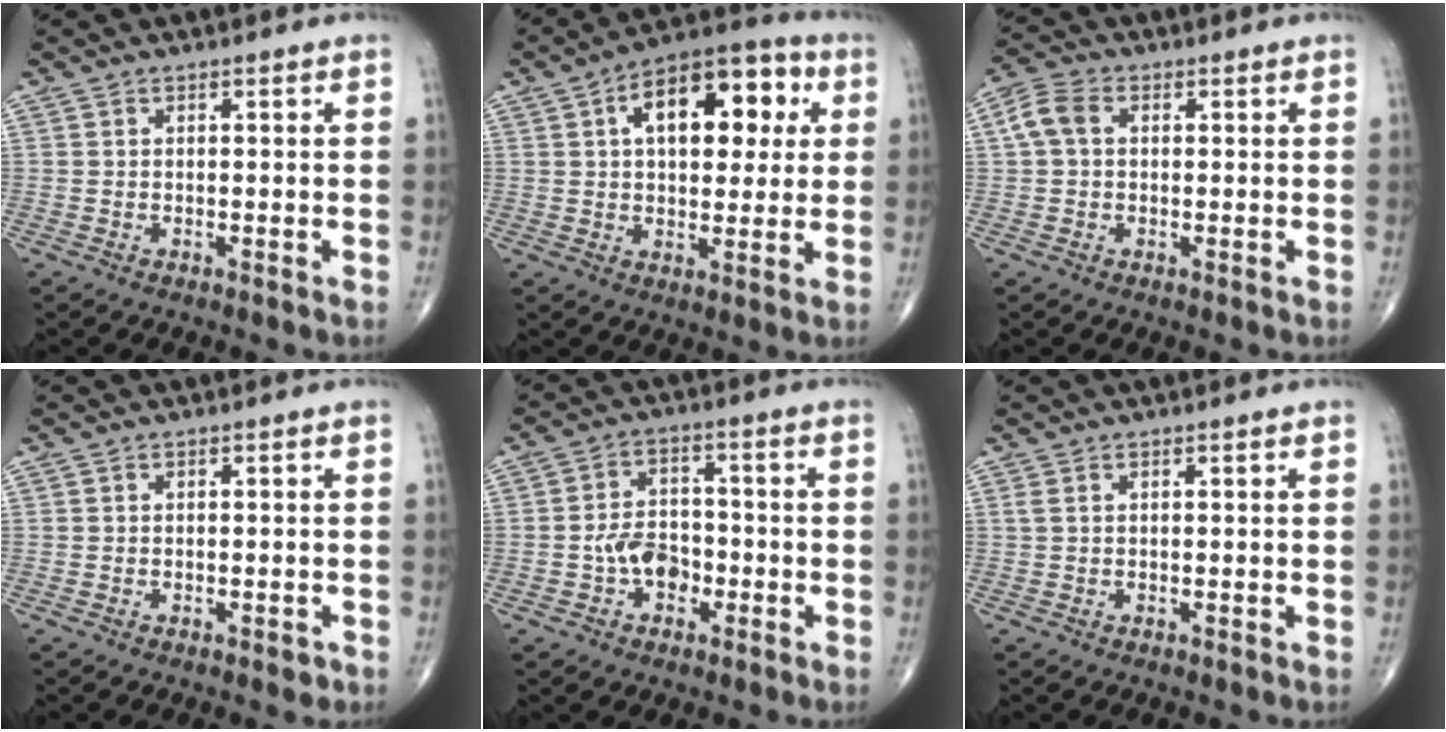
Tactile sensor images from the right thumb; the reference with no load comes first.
{"total": 17.2, "force": [4.8, 9.3, 13.7], "torque": [-0.158, 0.018, 0.063]}
{"total": 5.0, "force": [0.8, 3.6, 3.5], "torque": [-0.078, 0.017, 0.010]}
{"total": 1.2, "force": [-0.7, 0.6, 0.8], "torque": [-0.008, -0.001, -0.008]}
{"total": 6.9, "force": [-2.2, 4.9, 4.4], "torque": [-0.049, 0.027, -0.044]}
{"total": 0.7, "force": [0.2, 0.2, 0.7], "torque": [-0.023, 0.006, 0.005]}